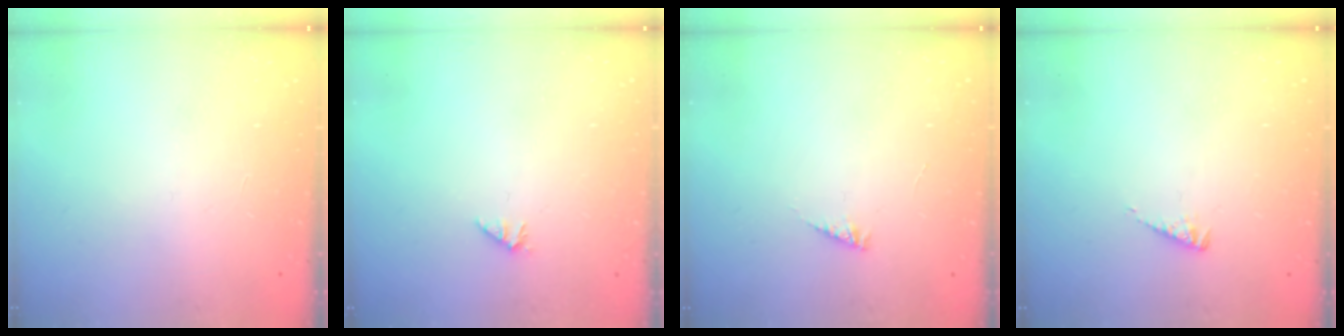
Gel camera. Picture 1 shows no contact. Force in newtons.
{"total": 0.0}
{"total": 2.8, "press": 2.7, "slide": 0.4}
{"total": 2.7, "press": 2.7, "slide": 0.3}